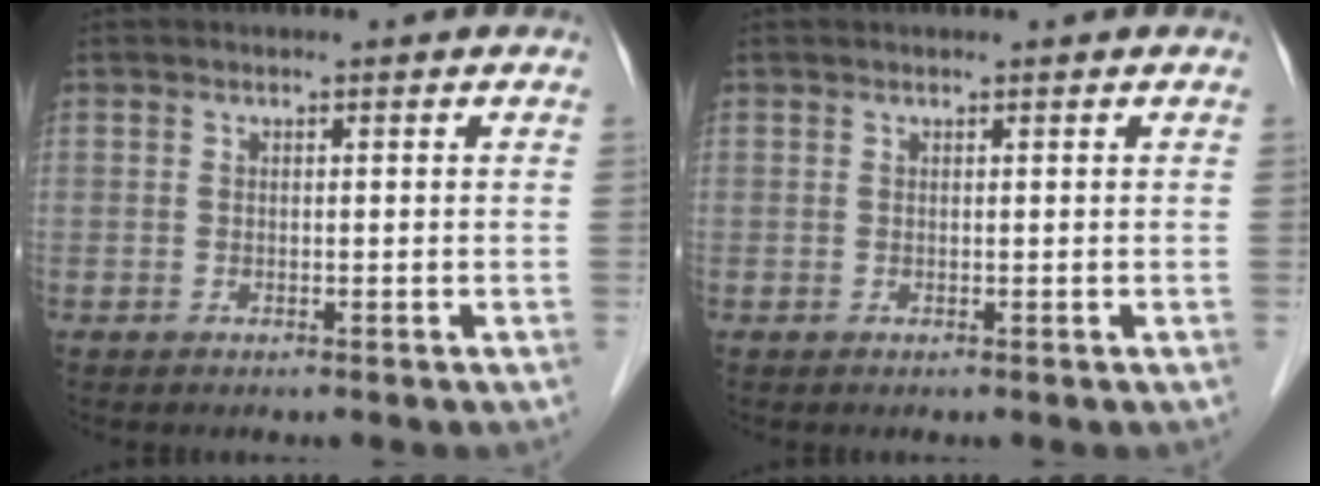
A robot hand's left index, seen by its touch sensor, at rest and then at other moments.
{"total": 1.1, "force": [1.0, -0.1, 0.3], "torque": [-0.010, 0.014, 0.019]}